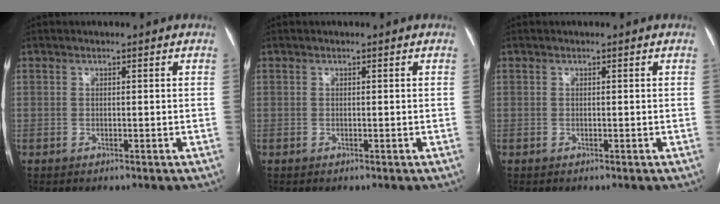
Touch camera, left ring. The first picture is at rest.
{"total": 0.0}
{"total": 0.0}